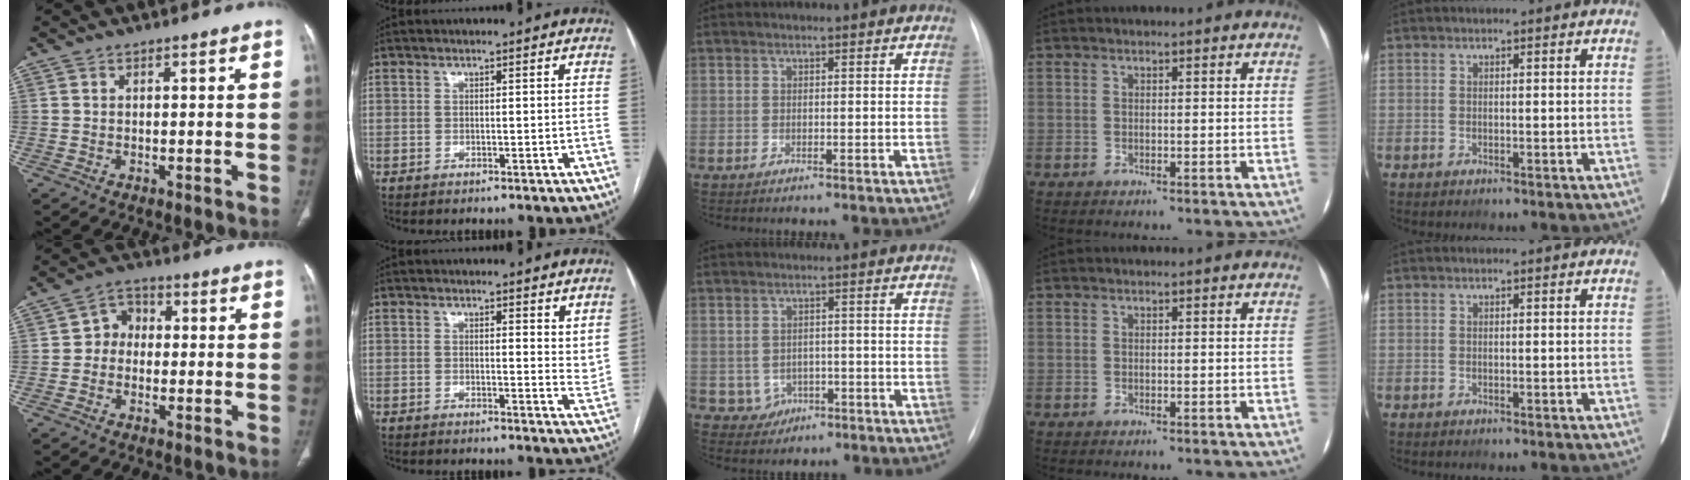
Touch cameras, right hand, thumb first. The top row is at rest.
{"thumb": {"total": 4.9, "force": [-0.3, 4.2, 2.5], "torque": [-0.018, 0.019, -0.018]}, "index": {"total": 4.8, "force": [3.9, 1.6, 2.4], "torque": [-0.023, -0.020, 0.043]}, "middle": {"total": 3.3, "force": [-1.1, 3.1, 0.6], "torque": [-0.005, 0.007, -0.006]}}